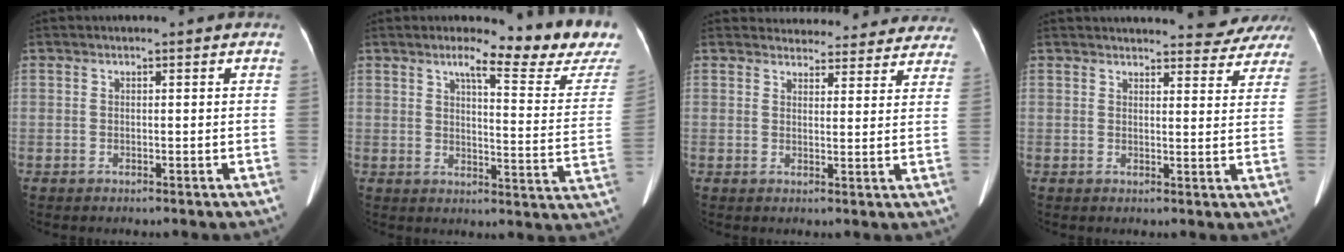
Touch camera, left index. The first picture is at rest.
{"total": 14.4, "force": [12.8, 1.0, 6.5], "torque": [-0.080, -0.064, 0.141]}
{"total": 17.6, "force": [16.5, 5.5, 2.4], "torque": [-0.010, -0.008, 0.180]}
{"total": 17.5, "force": [16.5, 4.3, 3.4], "torque": [-0.032, -0.016, 0.178]}